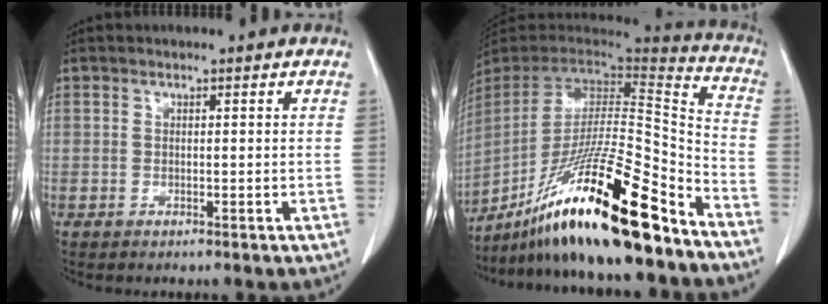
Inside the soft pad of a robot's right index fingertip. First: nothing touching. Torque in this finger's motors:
{"motor_torque": [2.13, 0.00, 1.05, 0.21]}